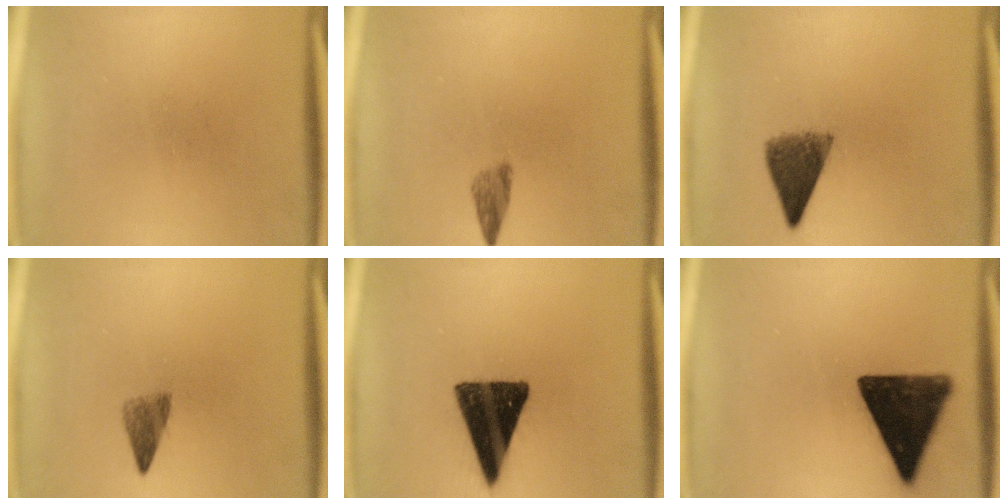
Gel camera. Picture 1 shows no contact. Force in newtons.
{"total": 2.1}
{"total": 6.3}
{"total": 2.8}
{"total": 15.8}
{"total": 15.0}